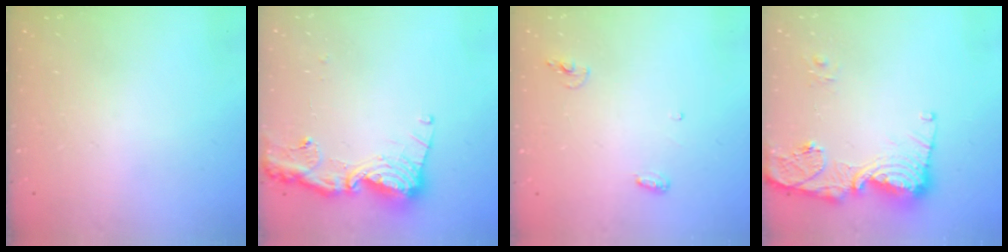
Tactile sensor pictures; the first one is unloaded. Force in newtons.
{"total": 14.4, "press": 14.3, "slide": 1.9}
{"total": 5.4, "press": 5.2, "slide": 1.4}
{"total": 14.0, "press": 13.9, "slide": 1.5}